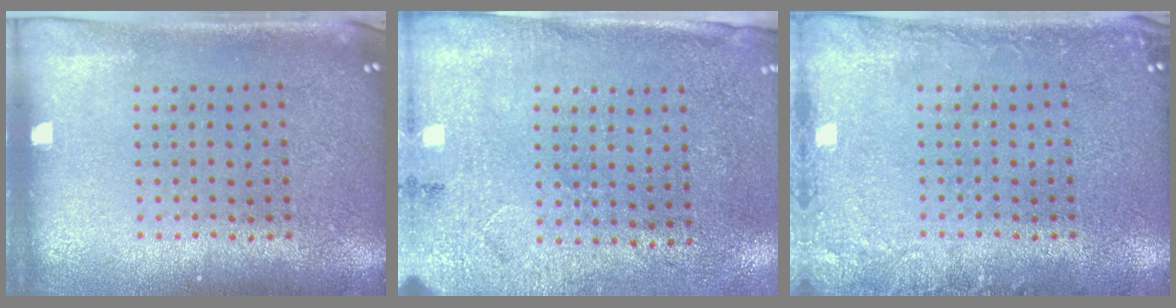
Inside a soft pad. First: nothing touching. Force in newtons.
{"total": 2.7, "press": 2.2, "slide": 1.6}
{"total": 2.0, "press": 2.0, "slide": 0.2}